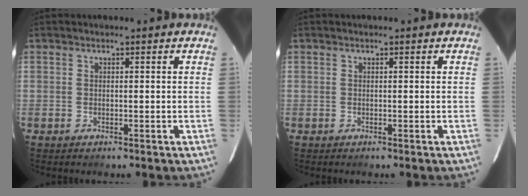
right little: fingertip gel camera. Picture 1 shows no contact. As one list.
[{"total": 0.0}]